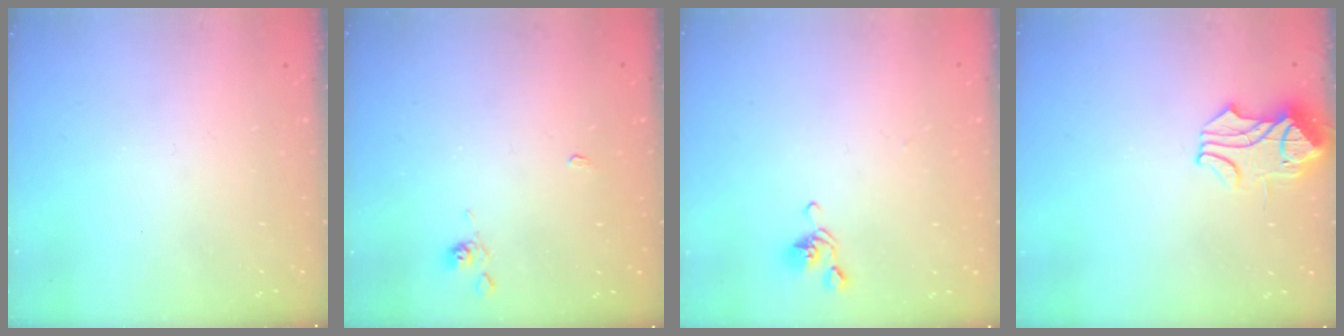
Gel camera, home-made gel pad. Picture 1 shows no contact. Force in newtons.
{"total": 2.6, "press": 2.6, "slide": 0.6}
{"total": 2.7, "press": 2.6, "slide": 0.6}
{"total": 1.5, "press": 1.1, "slide": 1.0}